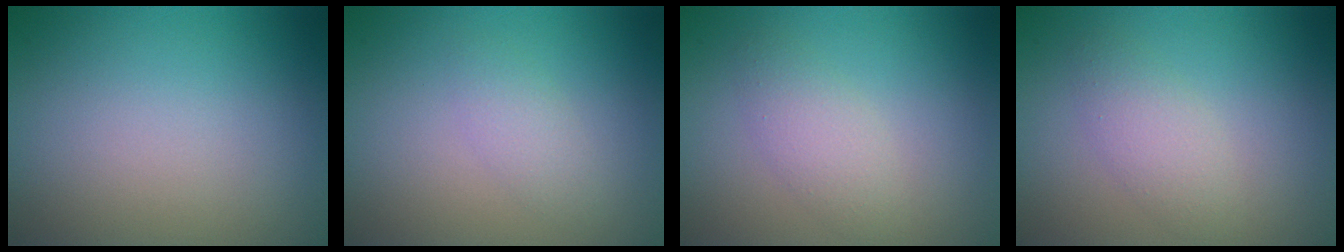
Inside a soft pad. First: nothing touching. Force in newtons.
{"total": 1.5, "press": 1.5, "slide": 0.0}
{"total": 2.2, "press": 2.2, "slide": 0.2}
{"total": 2.2, "press": 2.2, "slide": 0.2}